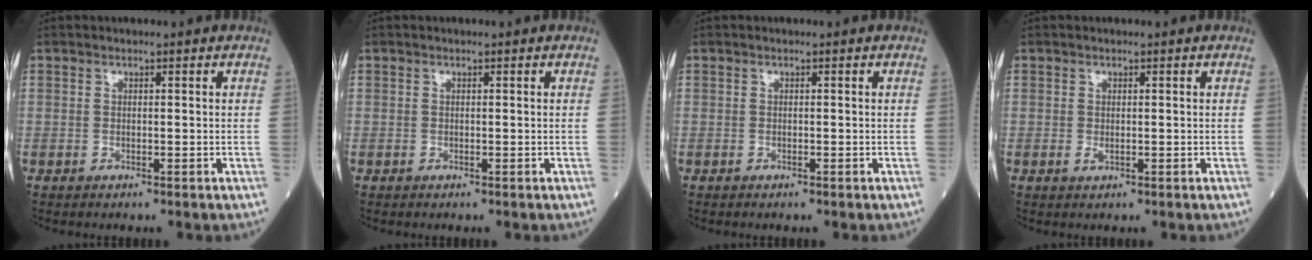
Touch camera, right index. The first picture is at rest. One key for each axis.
{"total": 0.0}
{"total": 0.0}
{"total": 0.8, "fx": -0.1, "fy": 0.4, "fz": 0.6, "tx": -0.013, "ty": -0.001, "tz": -0.002}